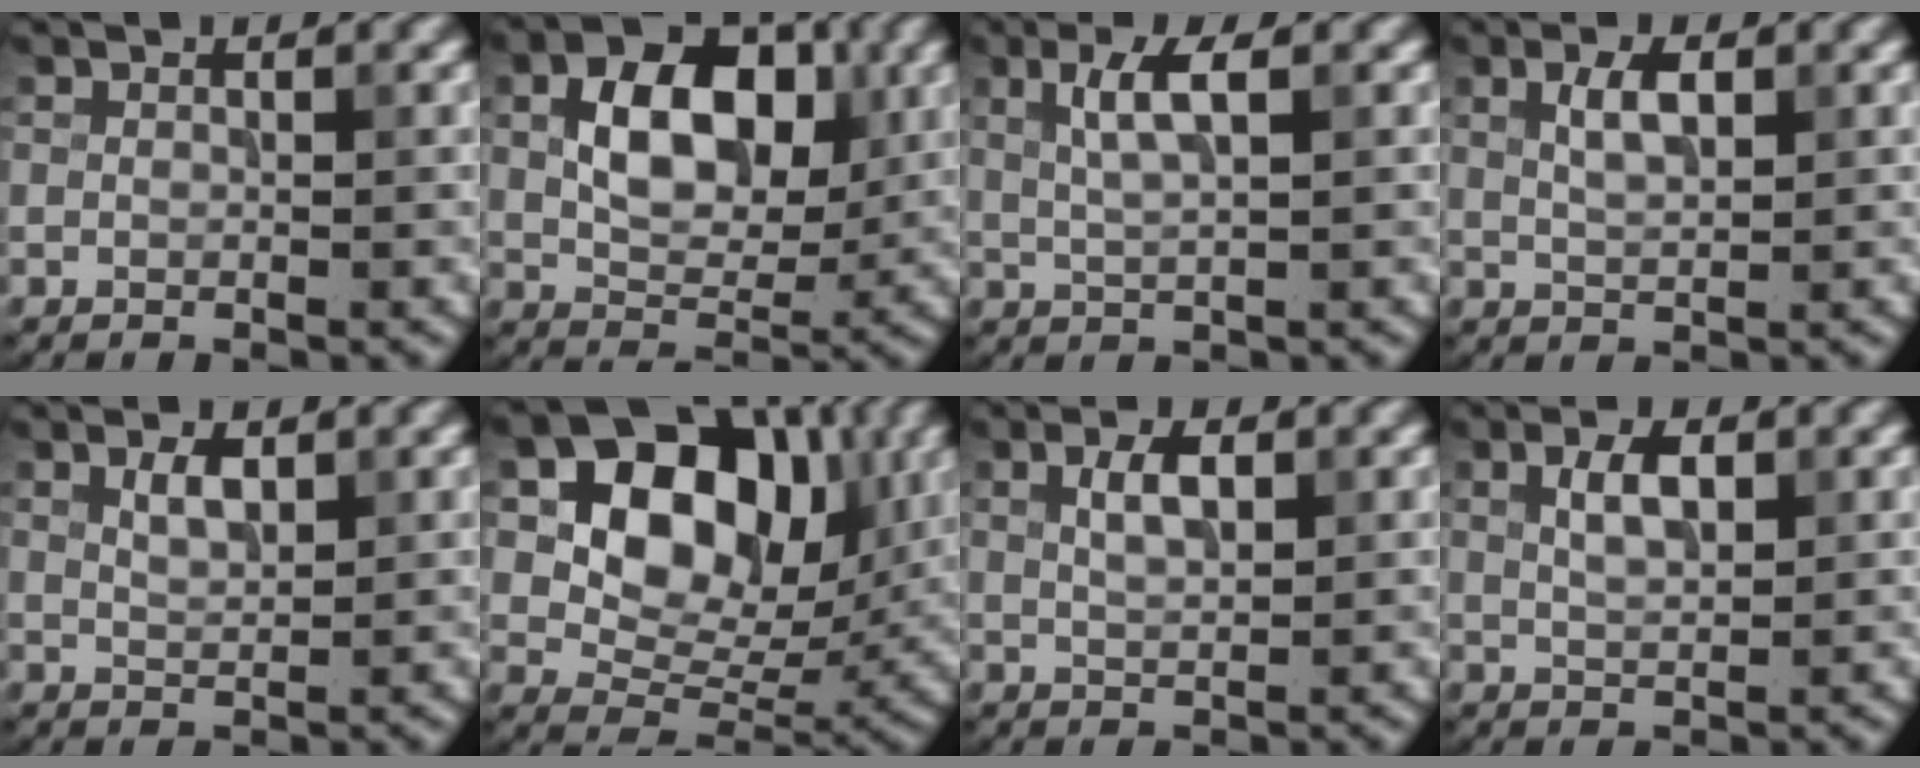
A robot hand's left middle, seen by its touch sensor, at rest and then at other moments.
{"total": 7.8, "force": [1.4, 5.0, 5.8], "torque": [-0.094, 0.002, 0.022]}
{"total": 3.4, "force": [1.2, 0.9, 3.1], "torque": [-0.059, 0.002, 0.023]}
{"total": 2.7, "force": [1.0, 1.1, 2.2], "torque": [-0.047, 0.003, 0.021]}
{"total": 1.8, "force": [0.9, 0.8, 1.4], "torque": [-0.028, 0.000, 0.020]}
{"total": 13.2, "force": [3.7, 8.9, 9.0], "torque": [-0.137, 0.000, 0.064]}
{"total": 2.6, "force": [1.0, 1.1, 2.2], "torque": [-0.045, 0.003, 0.021]}
{"total": 2.9, "force": [1.0, 1.3, 2.4], "torque": [-0.049, 0.003, 0.022]}